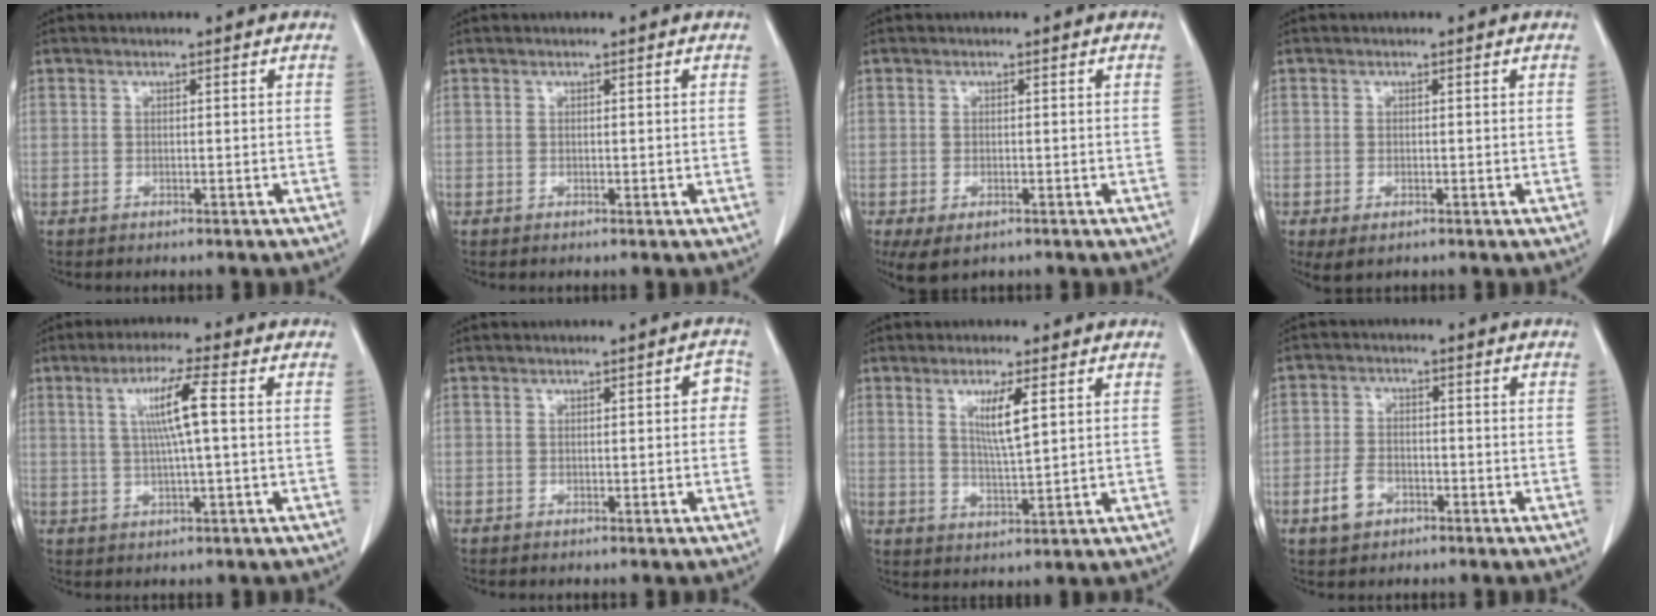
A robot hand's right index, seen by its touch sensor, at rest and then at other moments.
{"total": 0.0}
{"total": 3.8, "force": [-1.7, 1.9, 2.8], "torque": [-0.054, -0.009, -0.021]}
{"total": 2.2, "force": [-0.7, 1.1, 1.8], "torque": [-0.033, -0.005, -0.006]}
{"total": 6.9, "force": [1.4, -0.3, 6.7], "torque": [-0.122, 0.007, 0.026]}
{"total": 2.6, "force": [0.4, 1.1, 2.4], "torque": [-0.016, 0.013, 0.002]}
{"total": 5.6, "force": [2.1, 0.2, 5.2], "torque": [-0.096, -0.009, 0.041]}
{"total": 4.4, "force": [-2.0, 3.0, 2.6], "torque": [-0.051, 0.005, -0.035]}